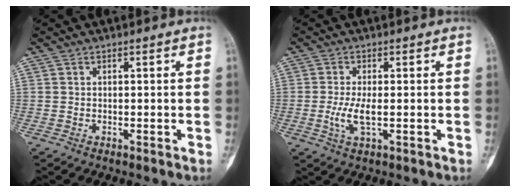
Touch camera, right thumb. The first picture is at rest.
{"total": 4.5, "force": [-0.6, 1.4, 4.2], "torque": [-0.095, -0.009, -0.013]}